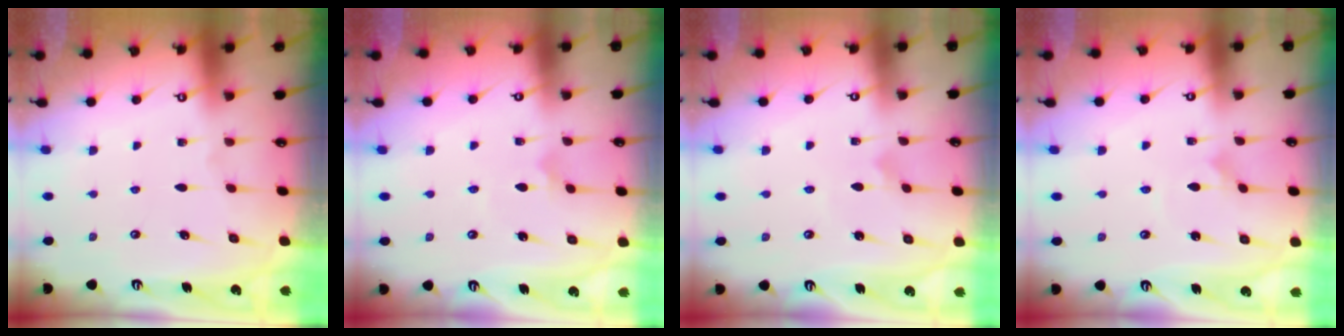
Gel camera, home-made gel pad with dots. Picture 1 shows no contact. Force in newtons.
{"total": 2.7, "press": 2.7, "slide": 0.5}
{"total": 1.9, "press": 1.9, "slide": 0.1}
{"total": 1.4, "press": 1.4, "slide": 0.1}